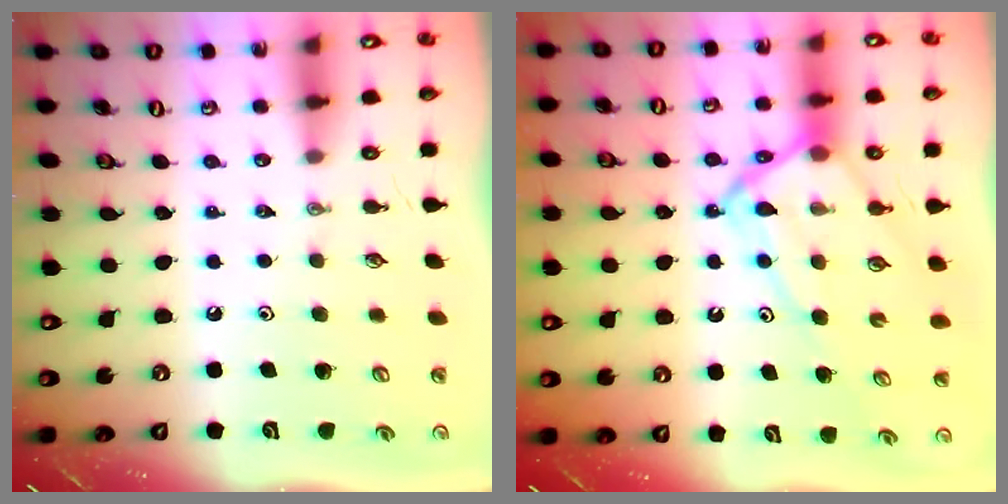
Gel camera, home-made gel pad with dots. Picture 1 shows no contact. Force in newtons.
{"total": 11.4, "press": 11.4, "slide": 1.2}